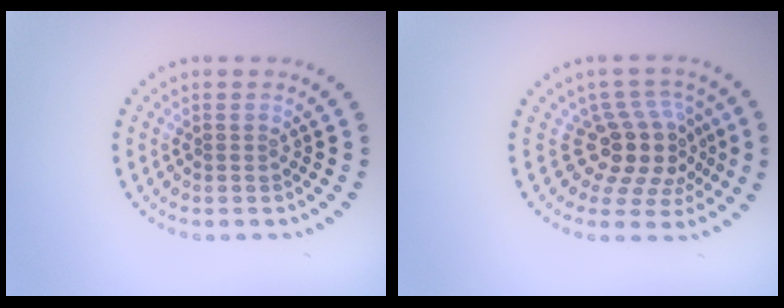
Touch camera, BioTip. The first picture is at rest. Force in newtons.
{"total": 4.9, "press": 3.6, "slide": 3.3}